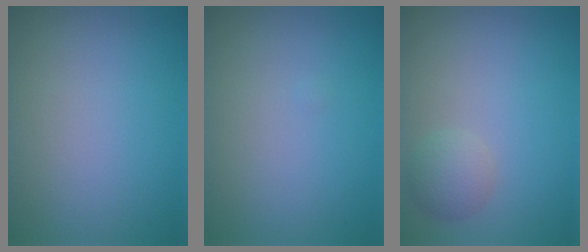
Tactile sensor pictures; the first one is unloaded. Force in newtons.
{"total": 0.0}
{"total": 2.1, "press": 2.1, "slide": 0.0}